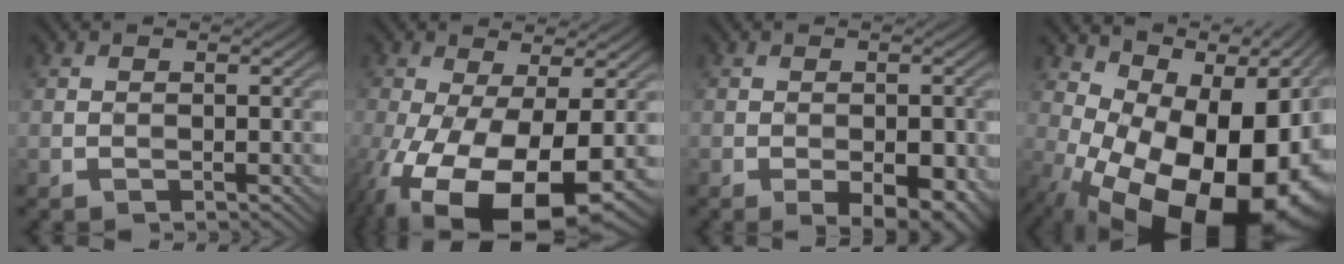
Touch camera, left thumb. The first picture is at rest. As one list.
[{"total": 16.5, "force": [-6.0, 7.8, 13.3], "torque": [-0.273, -0.050, -0.076]}, {"total": 5.7, "force": [-2.4, 2.2, 4.7], "torque": [-0.064, -0.002, -0.023]}, {"total": 19.5, "force": [-4.2, 11.1, 15.6], "torque": [-0.198, -0.022, -0.036]}]